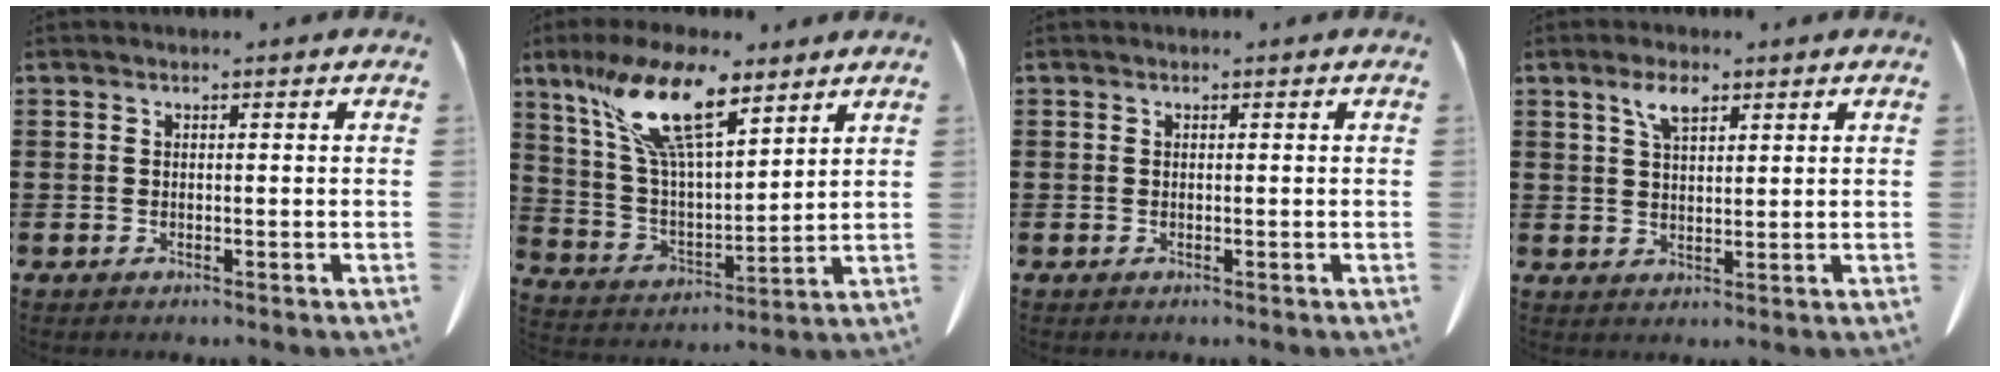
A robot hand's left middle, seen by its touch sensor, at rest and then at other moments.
{"total": 14.5, "force": [9.1, 4.6, 10.3], "torque": [-0.233, -0.020, 0.160]}
{"total": 0.0}
{"total": 4.2, "force": [2.5, 1.5, 3.0], "torque": [-0.059, 0.002, 0.043]}